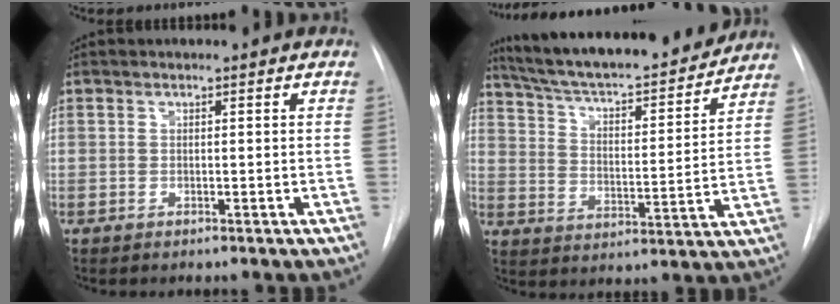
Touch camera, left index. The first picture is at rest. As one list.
[{"total": 22.1, "force": [19.8, 3.3, 9.4], "torque": [-0.157, -0.008, 0.290]}]